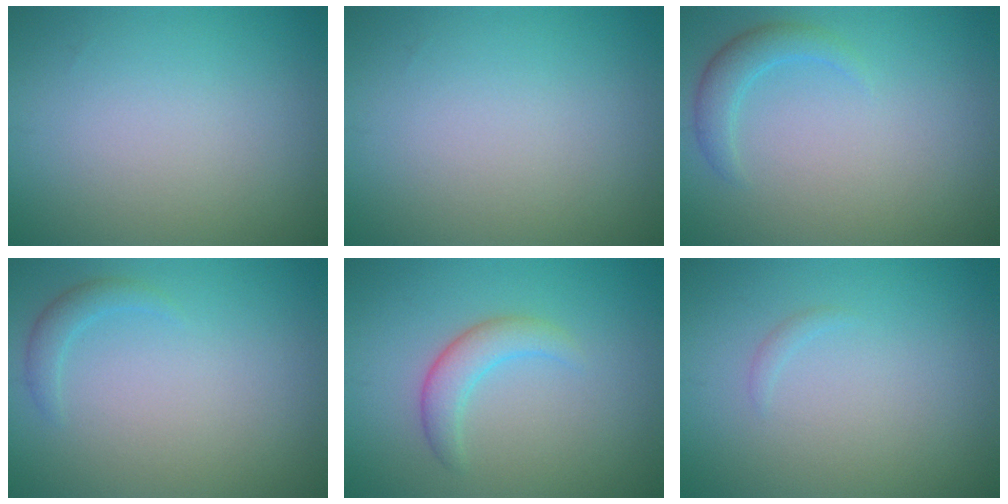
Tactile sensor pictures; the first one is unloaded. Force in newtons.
{"total": 0.0}
{"total": 2.1, "press": 2.1, "slide": 0.2}
{"total": 1.3, "press": 1.3, "slide": 0.2}
{"total": 2.4, "press": 2.4, "slide": 0.1}
{"total": 0.5, "press": 0.5, "slide": 0.1}